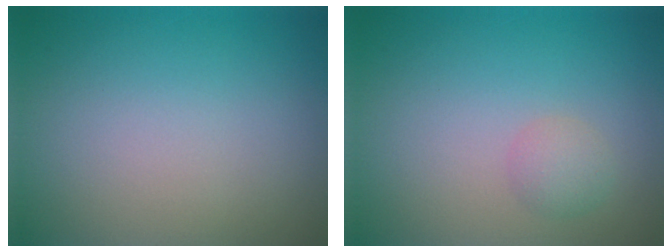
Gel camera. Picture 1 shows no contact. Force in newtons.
{"total": 1.4, "press": 1.4, "slide": 0.1}